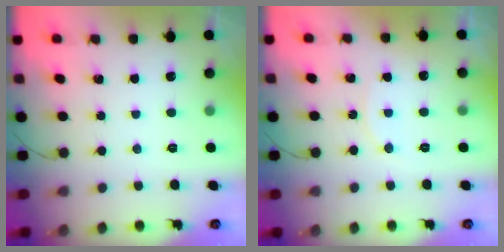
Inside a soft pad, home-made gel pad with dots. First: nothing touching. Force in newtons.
{"total": 4.2, "press": 4.2, "slide": 0.4}